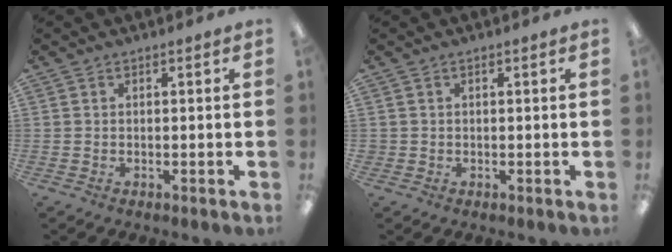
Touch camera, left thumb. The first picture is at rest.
{"total": 0.7, "force": [0.1, 0.7, 0.0], "torque": [0.001, 0.005, 0.001]}